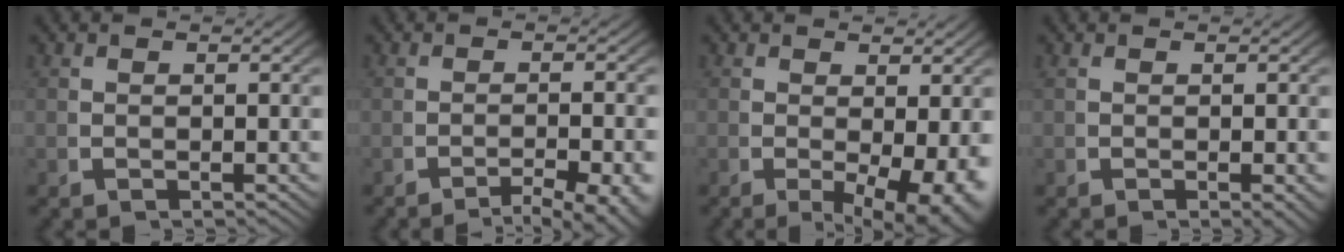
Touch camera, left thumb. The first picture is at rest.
{"total": 5.1, "force": [-3.8, 1.3, 3.1], "torque": [-0.039, -0.012, -0.056]}
{"total": 6.2, "force": [-1.1, 3.3, 5.1], "torque": [-0.081, -0.028, -0.007]}
{"total": 1.1, "force": [-0.1, 0.1, 1.0], "torque": [-0.016, -0.002, 0.001]}